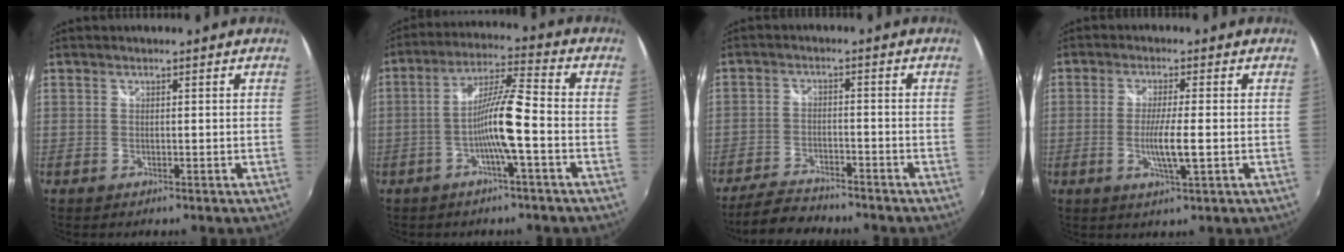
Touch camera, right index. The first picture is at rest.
{"total": 9.0, "force": [-3.2, -0.1, 8.4], "torque": [-0.167, 0.012, -0.061]}
{"total": 8.4, "force": [-7.5, 2.3, 3.0], "torque": [-0.090, -0.010, -0.125]}
{"total": 5.4, "force": [-1.2, 0.0, 5.3], "torque": [-0.097, -0.009, -0.024]}